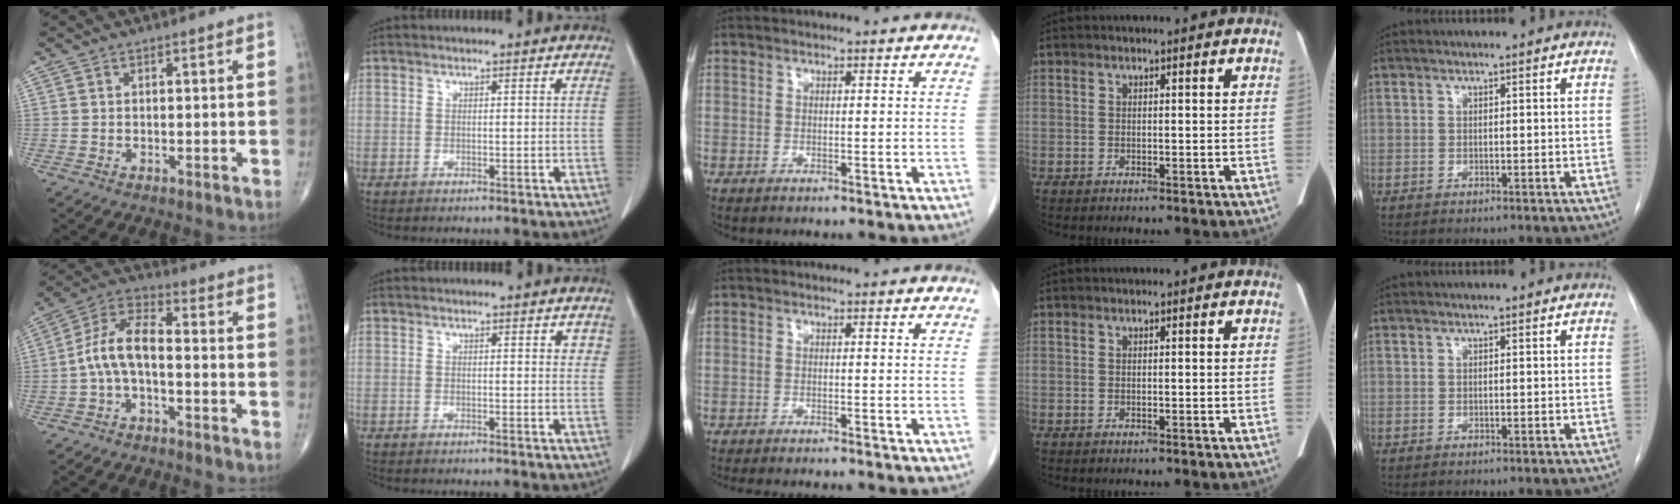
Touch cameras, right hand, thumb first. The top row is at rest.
{"thumb": {"total": 9.0, "force": [-1.7, 4.3, 7.7], "torque": [-0.151, 0.042, -0.044]}, "index": {"total": 1.7, "force": [0.9, 0.7, 1.2], "torque": [-0.008, -0.003, 0.008]}, "middle": {"total": 7.4, "force": [-6.5, 1.0, 3.4], "torque": [-0.035, -0.009, -0.087]}}